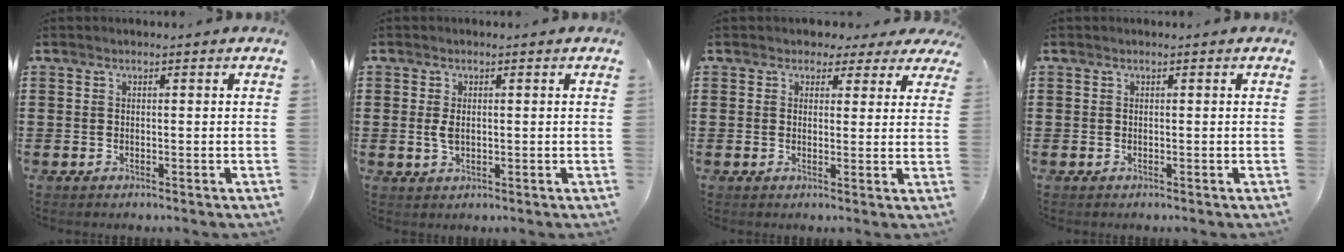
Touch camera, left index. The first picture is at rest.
{"total": 2.1, "force": [0.2, 1.1, 1.8], "torque": [-0.045, 0.001, -0.001]}
{"total": 2.5, "force": [1.8, 1.7, 0.5], "torque": [-0.012, 0.004, 0.030]}
{"total": 0.0}